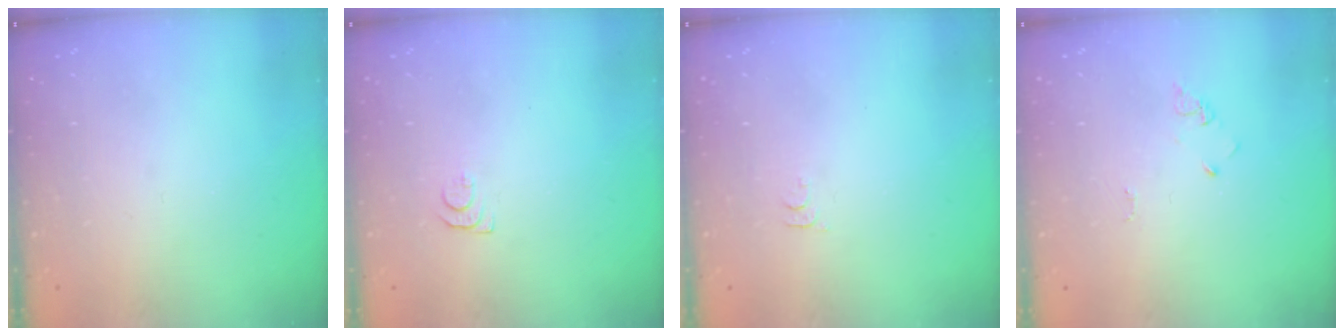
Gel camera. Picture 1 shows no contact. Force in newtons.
{"total": 4.3, "press": 4.3, "slide": 0.6}
{"total": 3.4, "press": 3.4, "slide": 0.5}
{"total": 2.9, "press": 2.9, "slide": 0.3}